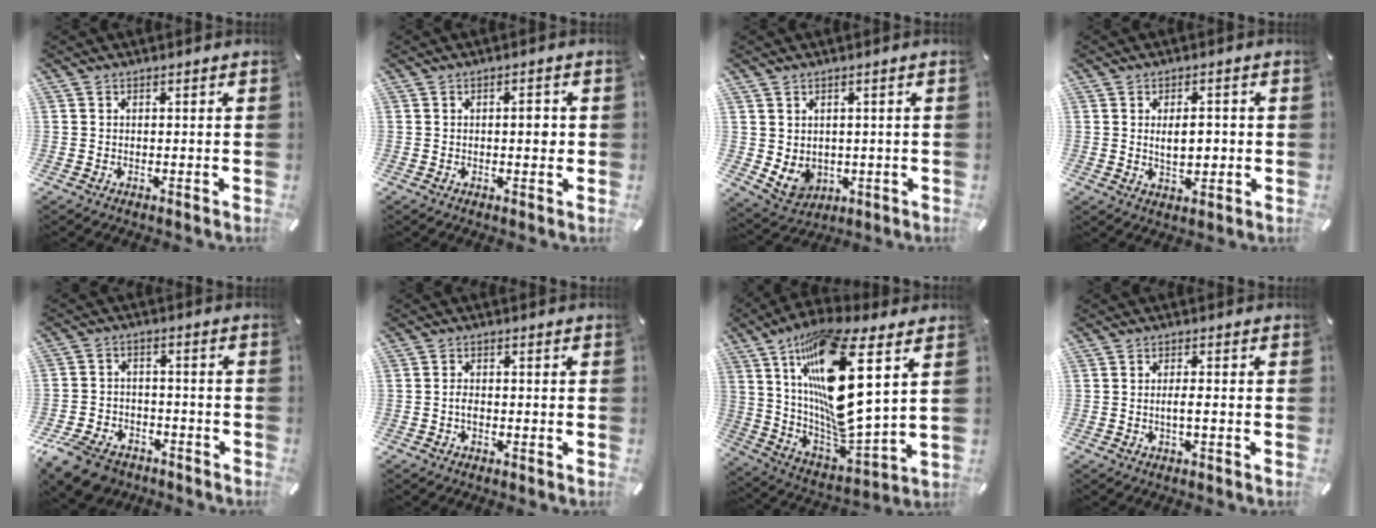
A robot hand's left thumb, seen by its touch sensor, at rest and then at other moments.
{"total": 1.3, "force": [-0.2, 0.6, 1.1], "torque": [-0.022, 0.004, -0.006]}
{"total": 5.2, "force": [1.1, 4.7, 1.8], "torque": [-0.045, -0.015, 0.020]}
{"total": 5.8, "force": [0.1, 3.3, 4.8], "torque": [-0.068, -0.001, -0.003]}
{"total": 9.5, "force": [-6.8, 5.6, 3.6], "torque": [-0.078, 0.036, -0.127]}
{"total": 1.9, "force": [-0.8, 1.1, 1.4], "torque": [-0.028, 0.006, -0.016]}
{"total": 22.1, "force": [9.6, 5.6, 19.0], "torque": [-0.395, -0.072, 0.149]}
{"total": 2.6, "force": [-0.6, 0.5, 2.5], "torque": [-0.047, 0.001, -0.012]}